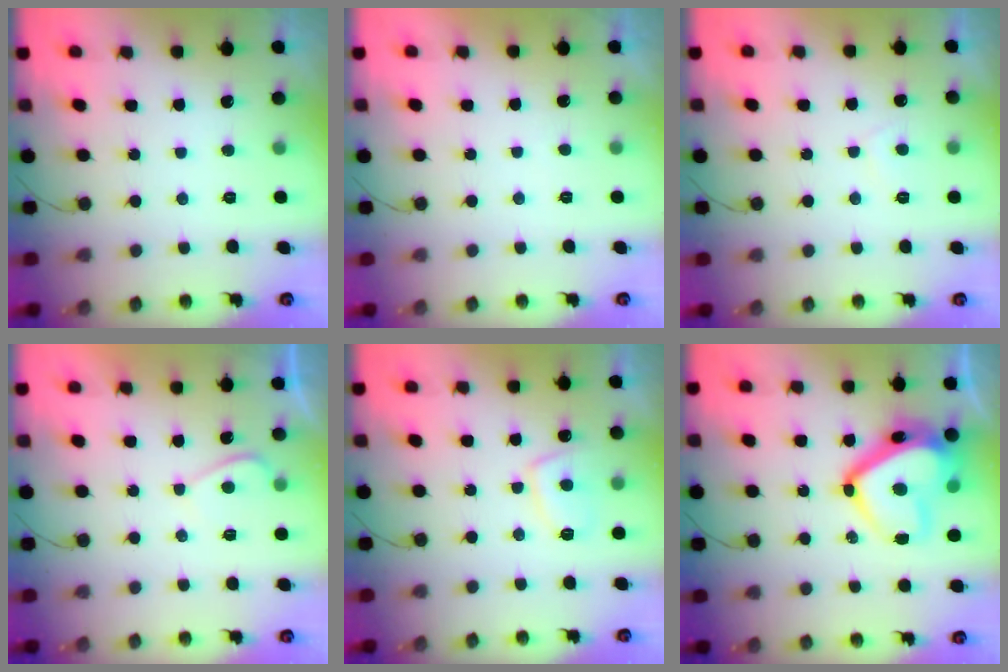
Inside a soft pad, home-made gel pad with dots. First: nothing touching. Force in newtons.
{"total": 0.8, "press": 0.7, "slide": 0.4}
{"total": 2.1, "press": 2.0, "slide": 0.5}
{"total": 0.5, "press": 0.2, "slide": 0.5}
{"total": 6.7, "press": 6.6, "slide": 1.1}
{"total": 18.3, "press": 18.2, "slide": 2.1}